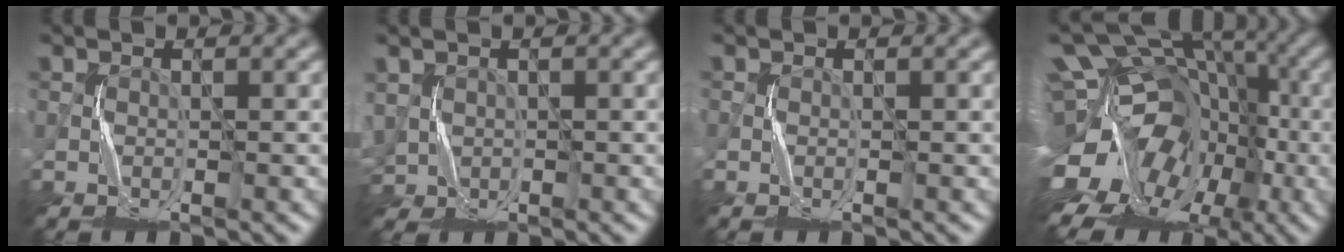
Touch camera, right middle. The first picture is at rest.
{"total": 2.8, "force": [0.4, 2.4, 1.3], "torque": [-0.048, -0.002, 0.009]}
{"total": 0.0}
{"total": 17.9, "force": [-5.2, 13.0, 11.1], "torque": [-0.195, 0.012, -0.067]}